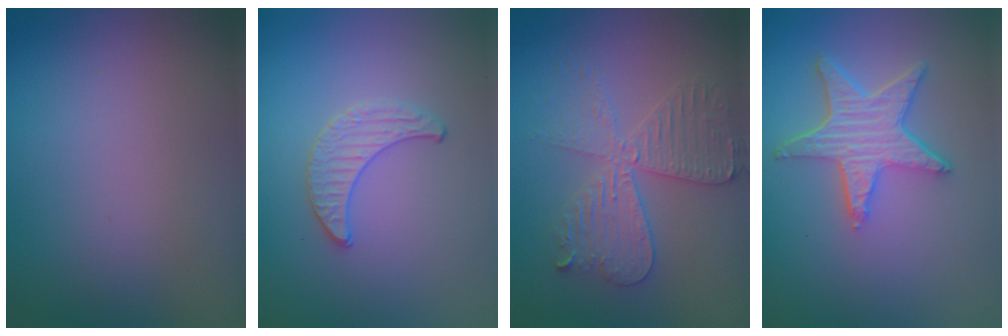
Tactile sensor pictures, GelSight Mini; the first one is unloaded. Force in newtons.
{"total": 1.3, "press": 1.3, "slide": 0.2}
{"total": 4.5, "press": 4.4, "slide": 0.8}
{"total": 5.0, "press": 3.9, "slide": 3.1}